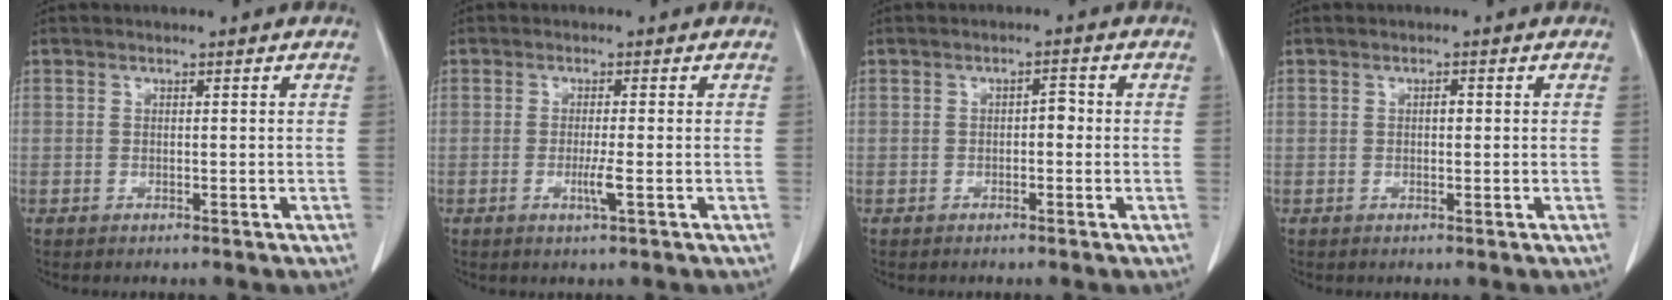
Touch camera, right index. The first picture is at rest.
{"total": 2.9, "force": [-0.9, 0.1, 2.8], "torque": [-0.055, -0.004, -0.015]}
{"total": 2.3, "force": [-0.3, 1.2, 1.9], "torque": [-0.031, 0.015, -0.004]}
{"total": 1.4, "force": [0.1, 0.8, 1.2], "torque": [-0.024, 0.002, 0.001]}